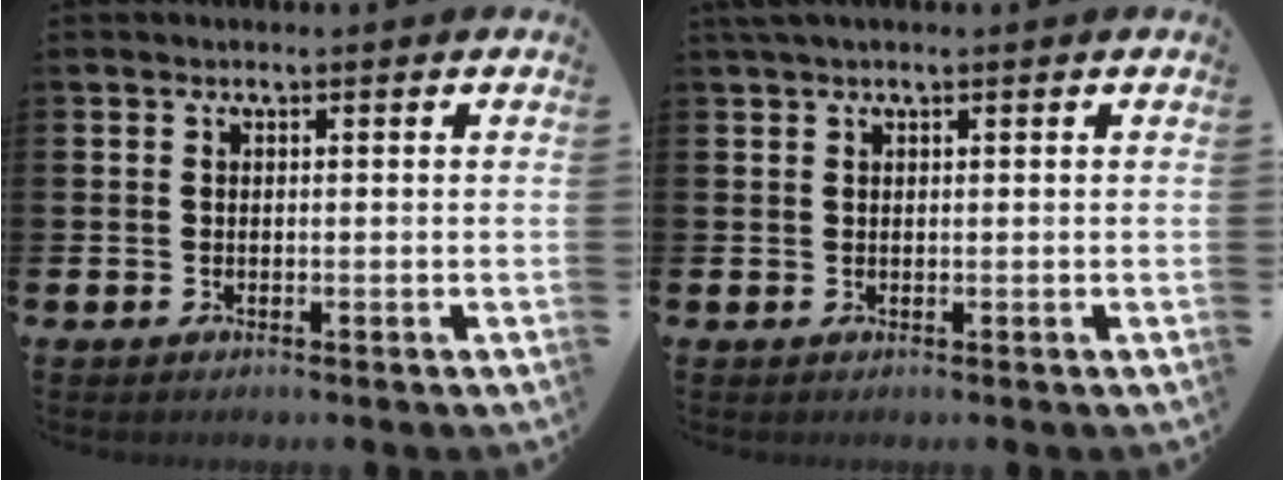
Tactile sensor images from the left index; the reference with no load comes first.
{"total": 1.1, "force": [0.8, 0.1, 0.7], "torque": [-0.010, 0.001, 0.014]}